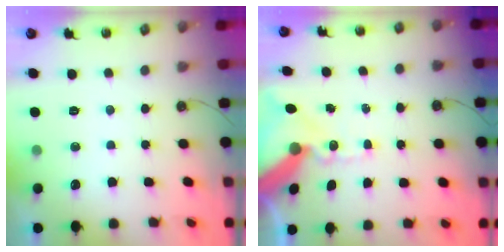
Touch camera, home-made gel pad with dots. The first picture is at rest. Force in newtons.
{"total": 15.2, "press": 15.0, "slide": 1.9}